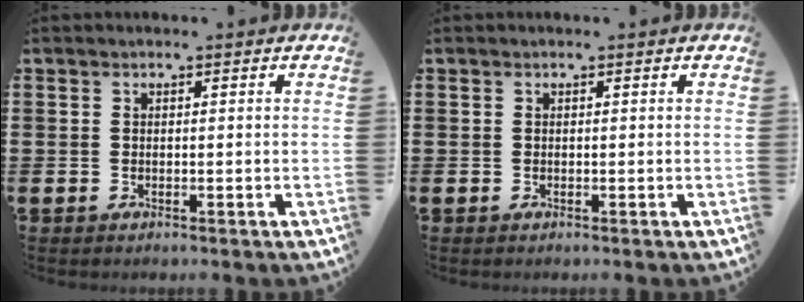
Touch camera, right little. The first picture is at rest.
{"total": 0.0}